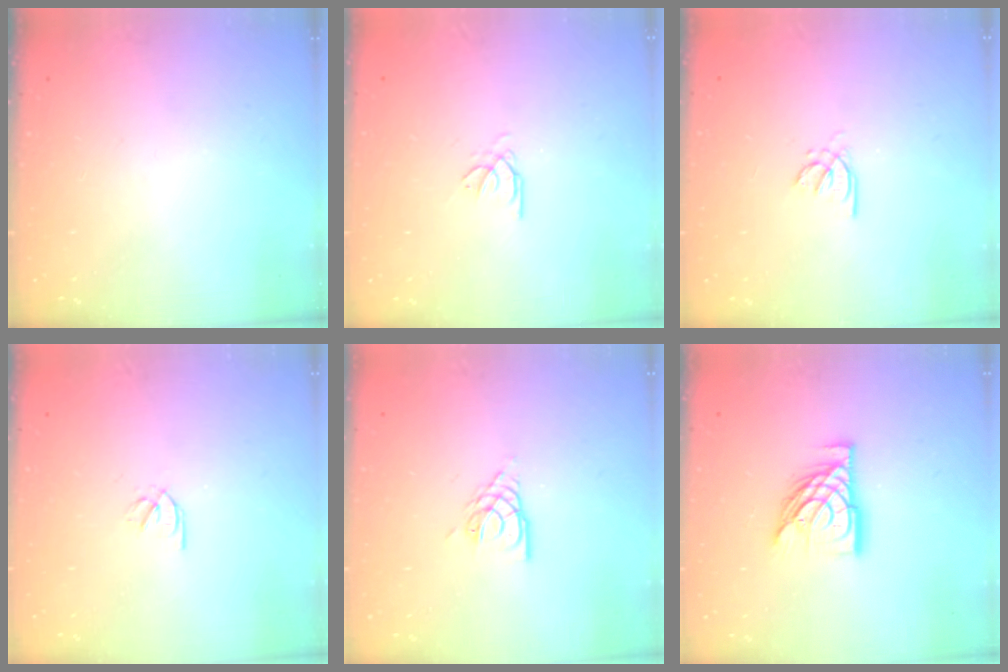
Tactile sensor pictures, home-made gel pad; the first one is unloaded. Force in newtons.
{"total": 0.7, "press": 0.6, "slide": 0.4}
{"total": 1.4, "press": 1.3, "slide": 0.4}
{"total": 2.0, "press": 2.0, "slide": 0.3}
{"total": 5.2, "press": 5.2, "slide": 0.3}
{"total": 13.2, "press": 13.2, "slide": 1.1}